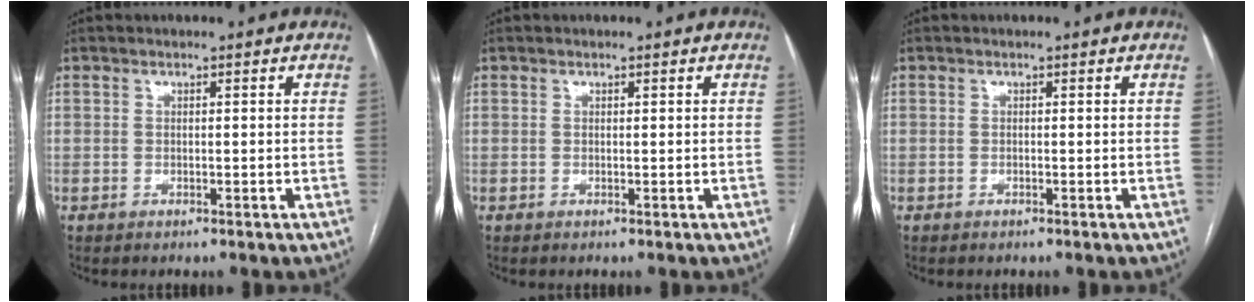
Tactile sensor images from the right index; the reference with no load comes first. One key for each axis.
{"total": 0.0}
{"total": 0.0}